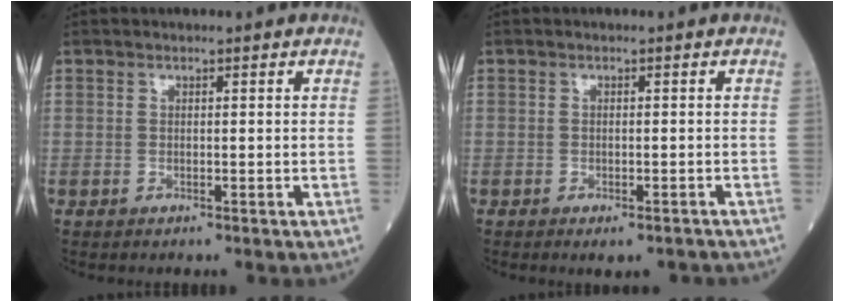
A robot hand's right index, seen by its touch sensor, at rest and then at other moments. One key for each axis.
{"total": 2.9, "fx": -2.4, "fy": 0.9, "fz": 1.4, "tx": -0.008, "ty": -0.004, "tz": -0.032}